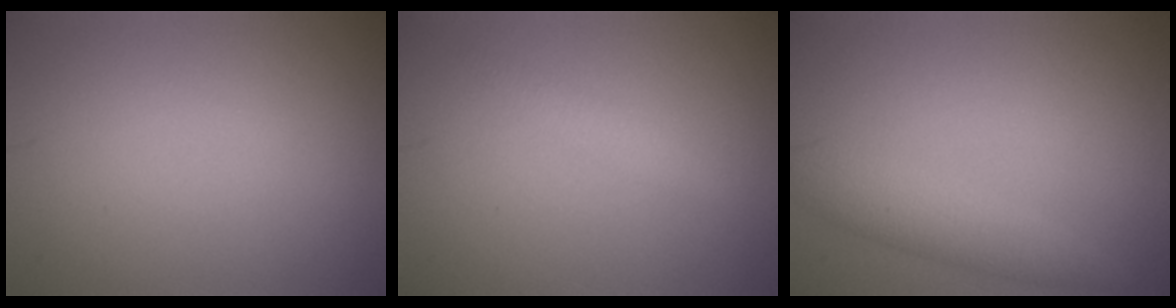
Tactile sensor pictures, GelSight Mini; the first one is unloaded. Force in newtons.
{"total": 1.1, "press": 1.1, "slide": 0.0}
{"total": 2.7, "press": 2.7, "slide": 0.1}